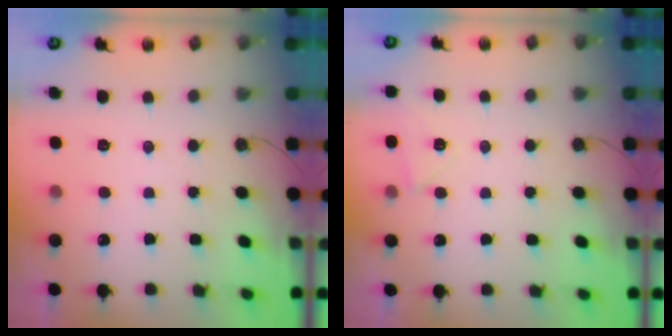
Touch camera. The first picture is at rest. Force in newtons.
{"total": 4.9, "press": 4.9, "slide": 0.3}